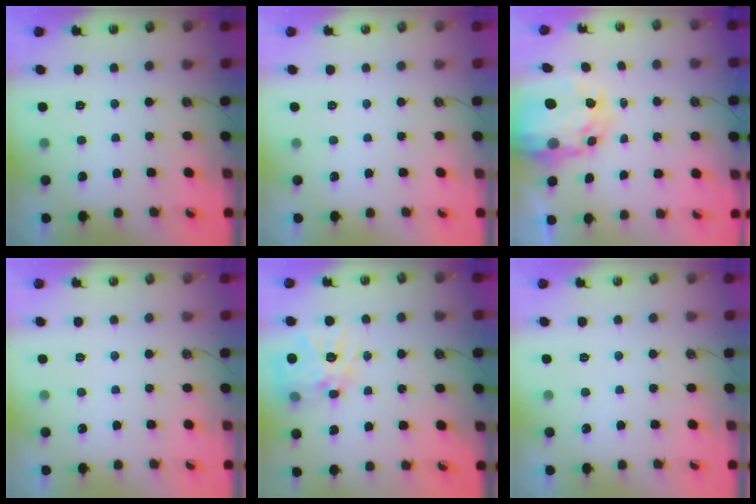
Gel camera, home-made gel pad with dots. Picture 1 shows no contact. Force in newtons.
{"total": 0.0}
{"total": 7.3, "press": 7.3, "slide": 0.7}
{"total": 0.0}
{"total": 14.9, "press": 14.8, "slide": 1.3}
{"total": 0.0}